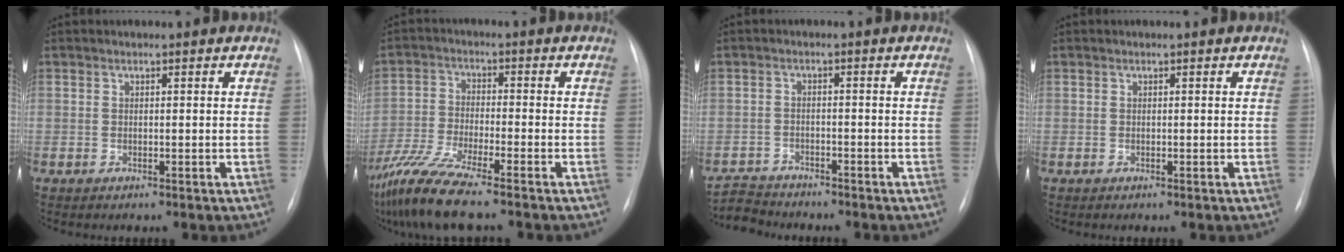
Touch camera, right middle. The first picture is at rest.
{"total": 9.8, "force": [-7.7, -0.3, 6.1], "torque": [-0.130, -0.036, -0.147]}
{"total": 4.2, "force": [-4.1, 0.2, -0.9], "torque": [0.014, -0.014, -0.074]}
{"total": 0.0}